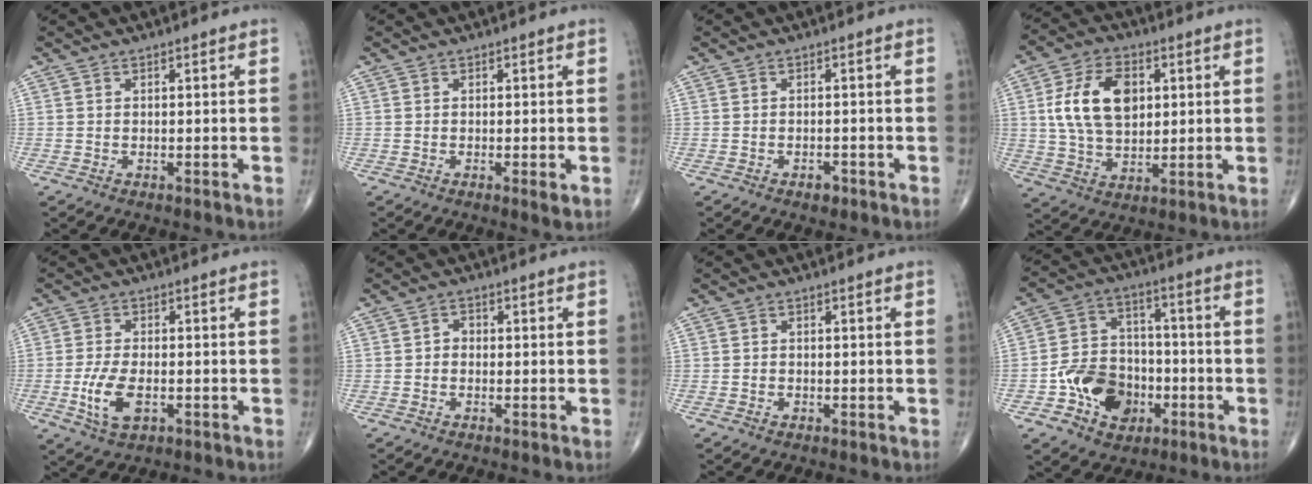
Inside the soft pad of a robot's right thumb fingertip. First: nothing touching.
{"total": 1.3, "force": [-0.3, 0.2, 1.3], "torque": [-0.024, -0.007, -0.007]}
{"total": 1.6, "force": [-1.0, 1.0, 0.8], "torque": [-0.006, 0.004, -0.014]}
{"total": 13.7, "force": [2.8, 8.6, 10.2], "torque": [-0.168, -0.003, 0.052]}
{"total": 7.1, "force": [-2.0, 3.7, 5.7], "torque": [-0.116, 0.003, -0.032]}
{"total": 1.6, "force": [-0.3, 1.3, 0.9], "torque": [-0.002, 0.008, -0.011]}
{"total": 0.8, "force": [-0.3, 0.8, 0.2], "torque": [0.005, 0.005, -0.005]}
{"total": 13.7, "force": [-4.8, 10.6, 7.3], "torque": [-0.082, 0.040, -0.081]}